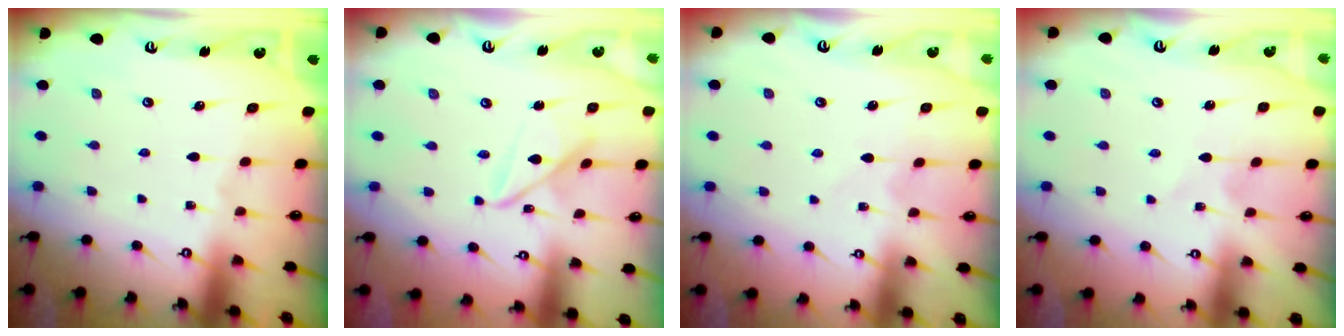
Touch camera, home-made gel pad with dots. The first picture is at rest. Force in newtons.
{"total": 8.3, "press": 8.3, "slide": 0.4}
{"total": 3.0, "press": 3.0, "slide": 0.3}
{"total": 2.1, "press": 2.1, "slide": 0.1}